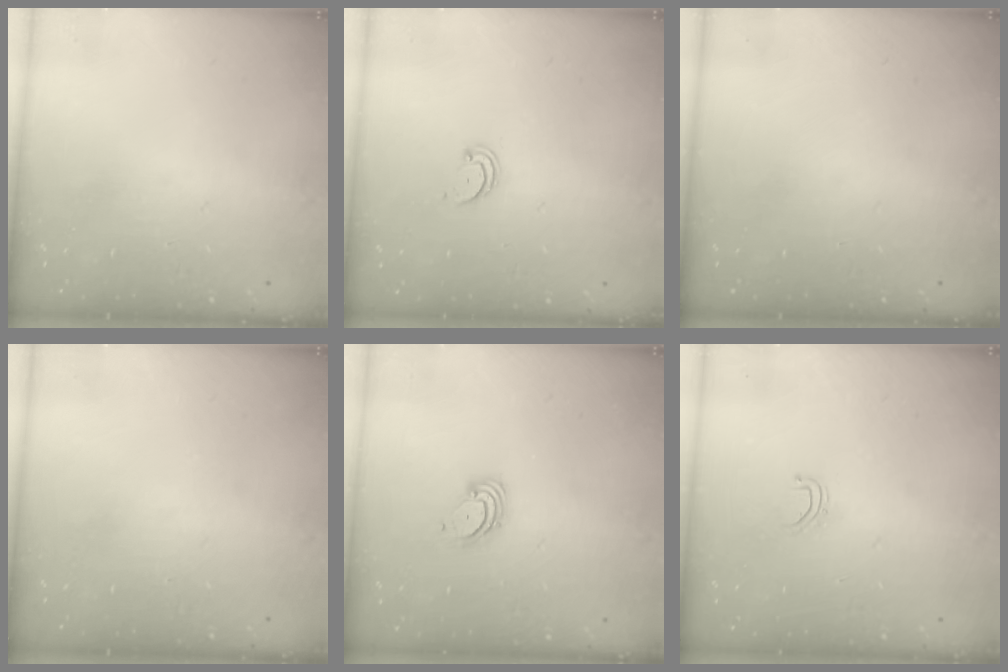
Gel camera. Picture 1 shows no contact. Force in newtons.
{"total": 2.0, "press": 2.0, "slide": 0.2}
{"total": 0.0}
{"total": 0.0}
{"total": 3.5, "press": 3.5, "slide": 0.4}
{"total": 3.8, "press": 3.8, "slide": 0.2}